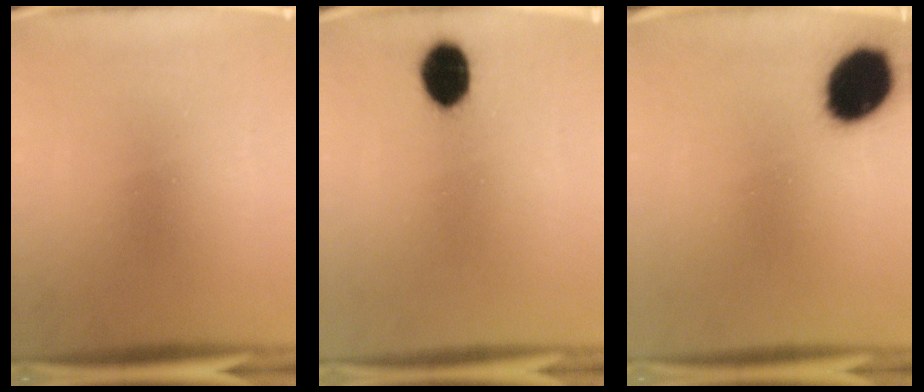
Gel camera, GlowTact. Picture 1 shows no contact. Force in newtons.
{"total": 7.9}
{"total": 14.6}